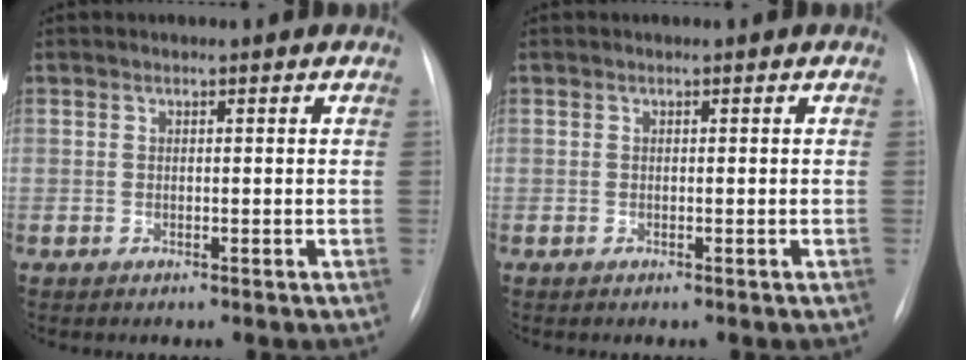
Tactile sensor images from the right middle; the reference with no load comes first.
{"total": 0.0}